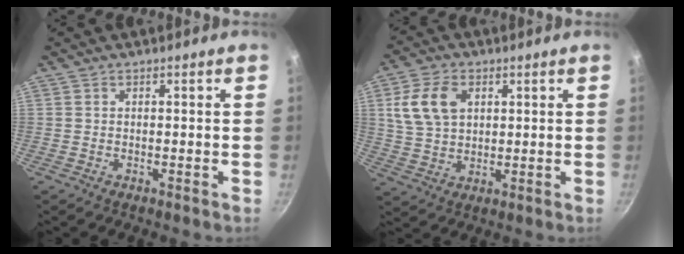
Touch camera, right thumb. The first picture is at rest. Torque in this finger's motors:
{"motor_torque": [-0.26, 0.41, 0.09, -0.08, 0.03]}